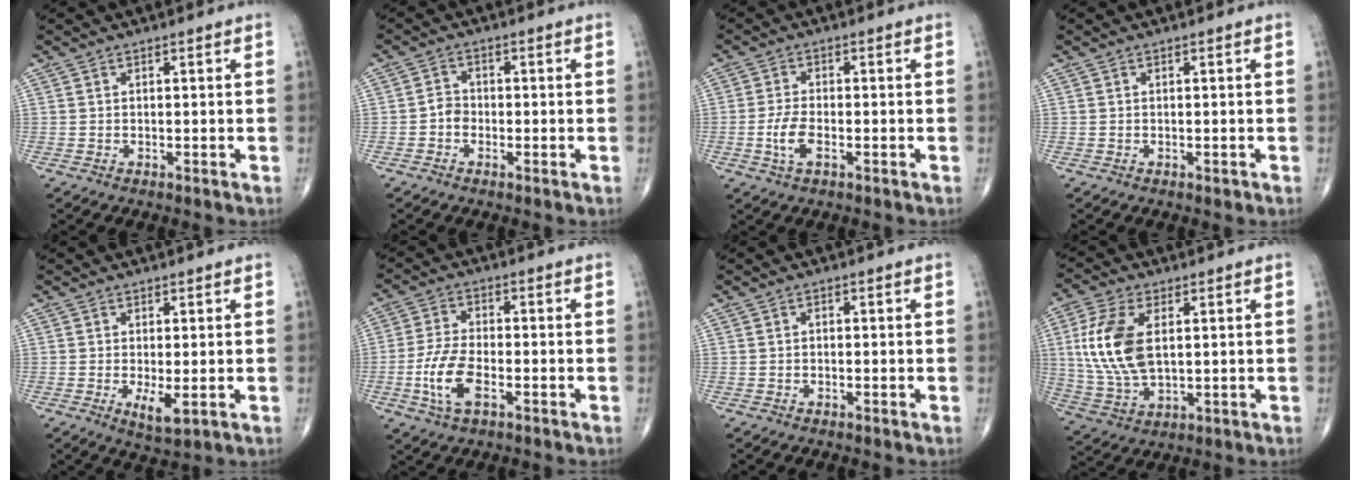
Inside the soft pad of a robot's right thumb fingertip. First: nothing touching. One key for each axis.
{"total": 2.3, "fx": -0.9, "fy": 1.8, "fz": 1.0, "tx": -0.004, "ty": 0.009, "tz": -0.024}
{"total": 4.6, "fx": -1.5, "fy": 2.0, "fz": 3.8, "tx": -0.082, "ty": 0.006, "tz": -0.029}
{"total": 0.5, "fx": -0.2, "fy": 0.3, "fz": 0.3, "tx": 0.000, "ty": 0.000, "tz": -0.002}
{"total": 3.8, "fx": -0.6, "fy": 1.2, "fz": 3.5, "tx": -0.060, "ty": -0.012, "tz": -0.006}
{"total": 8.4, "fx": -2.9, "fy": 3.8, "fz": 6.9, "tx": -0.152, "ty": 0.012, "tz": -0.058}
{"total": 0.5, "fx": -0.1, "fy": 0.4, "fz": 0.3, "tx": -0.003, "ty": 0.002, "tz": -0.006}
{"total": 13.7, "fx": 2.4, "fy": 7.4, "fz": 11.2, "tx": -0.241, "ty": -0.008, "tz": 0.051}